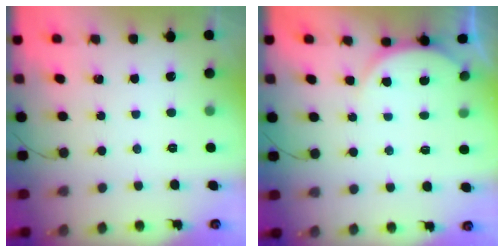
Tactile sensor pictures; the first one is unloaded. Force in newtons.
{"total": 4.5, "press": 4.4, "slide": 0.6}